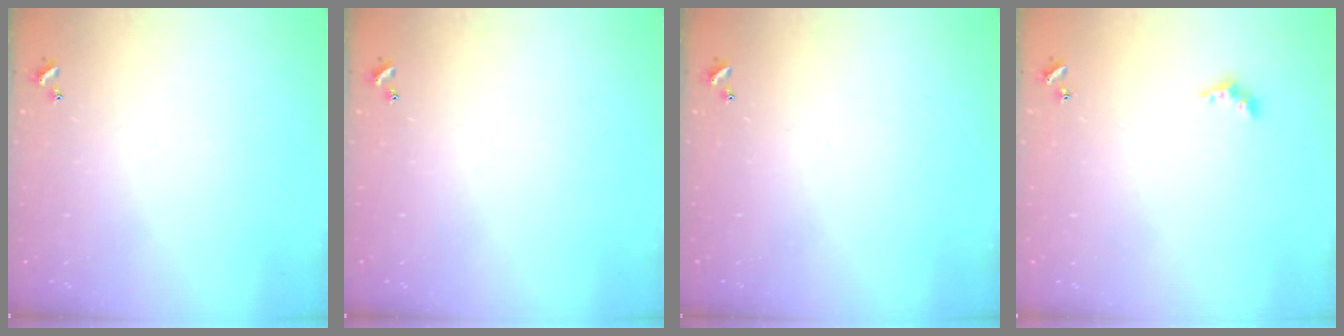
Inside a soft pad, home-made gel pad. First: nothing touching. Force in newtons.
{"total": 0.0}
{"total": 0.0}
{"total": 2.4, "press": 2.3, "slide": 0.5}